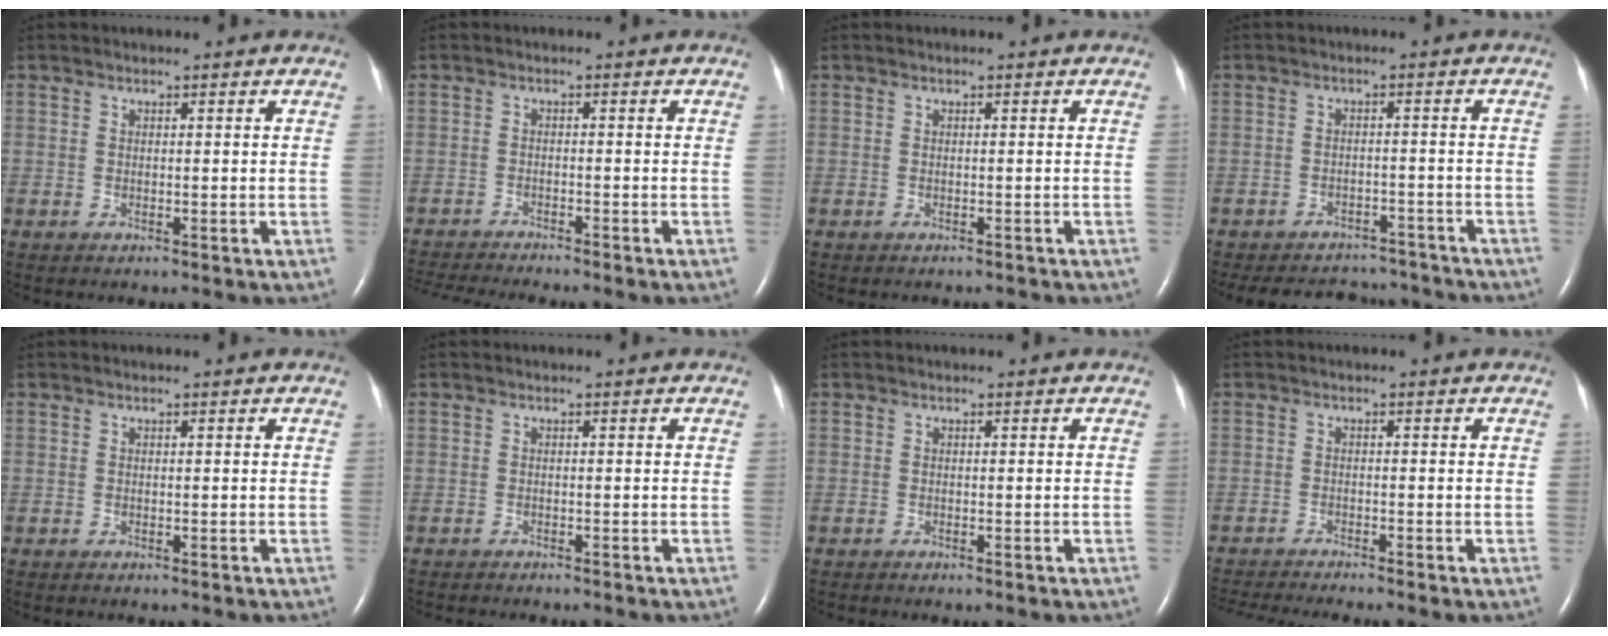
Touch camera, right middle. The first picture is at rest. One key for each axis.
{"total": 7.4, "fx": -6.9, "fy": -0.9, "fz": 2.6, "tx": -0.032, "ty": -0.015, "tz": -0.109}
{"total": 0.6, "fx": -0.6, "fy": 0.0, "fz": 0.0, "tx": -0.004, "ty": -0.004, "tz": -0.009}
{"total": 13.7, "fx": -12.5, "fy": 4.8, "fz": 3.0, "tx": -0.063, "ty": 0.013, "tz": -0.156}
{"total": 0.0}
{"total": 3.4, "fx": -3.0, "fy": 0.4, "fz": 1.5, "tx": -0.020, "ty": -0.004, "tz": -0.033}
{"total": 0.0}
{"total": 6.1, "fx": -5.5, "fy": -1.3, "fz": 2.2, "tx": -0.028, "ty": -0.018, "tz": -0.091}